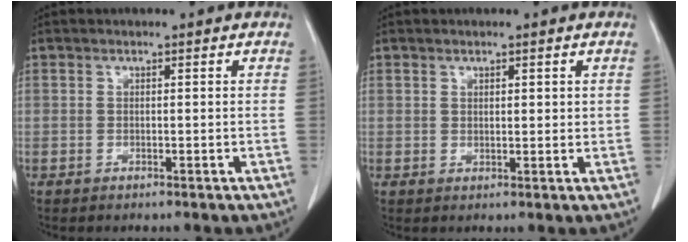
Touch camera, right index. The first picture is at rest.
{"total": 1.9, "force": [0.8, 0.9, 1.4], "torque": [-0.023, -0.004, 0.012]}